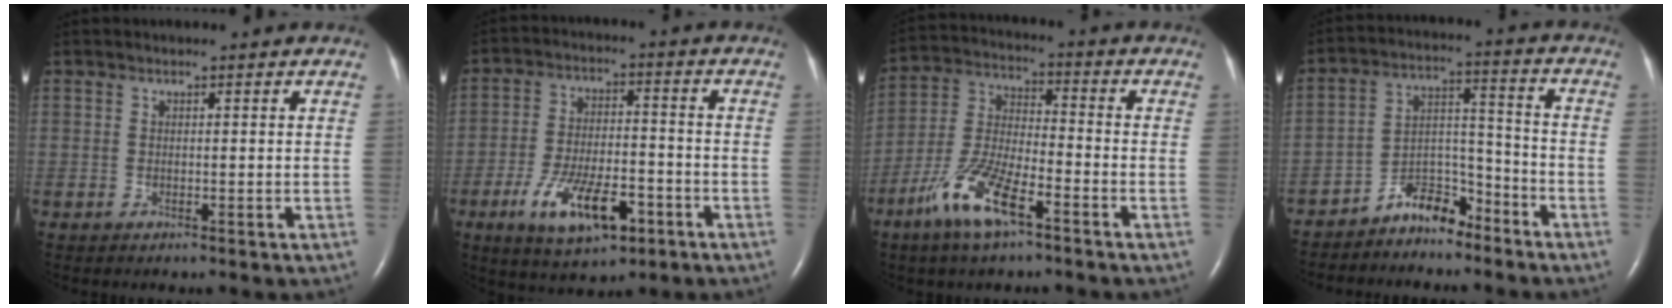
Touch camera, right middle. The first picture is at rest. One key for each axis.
{"total": 11.5, "fx": -5.5, "fy": 4.3, "fz": 9.1, "tx": -0.169, "ty": -0.003, "tz": -0.087}
{"total": 11.1, "fx": -6.5, "fy": 2.6, "fz": 8.7, "tx": -0.191, "ty": -0.008, "tz": -0.125}
{"total": 7.0, "fx": -6.0, "fy": 2.7, "fz": 2.5, "tx": -0.039, "ty": 0.027, "tz": -0.107}